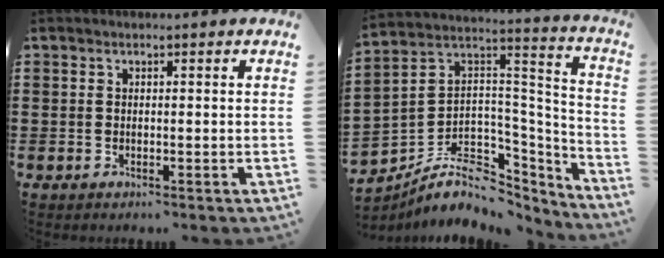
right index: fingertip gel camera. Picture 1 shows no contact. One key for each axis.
{"total": 8.9, "fx": -5.1, "fy": 6.0, "fz": 3.9, "tx": -0.093, "ty": 0.000, "tz": -0.090}